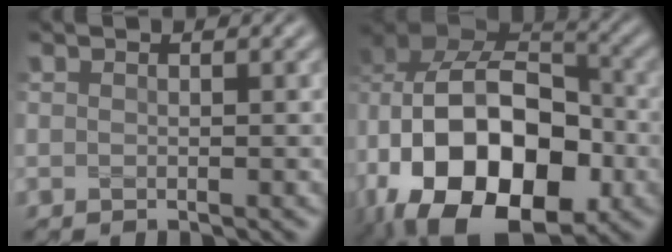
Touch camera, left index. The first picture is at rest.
{"total": 19.2, "force": [-6.8, 12.4, 13.1], "torque": [-0.219, 0.001, -0.109]}